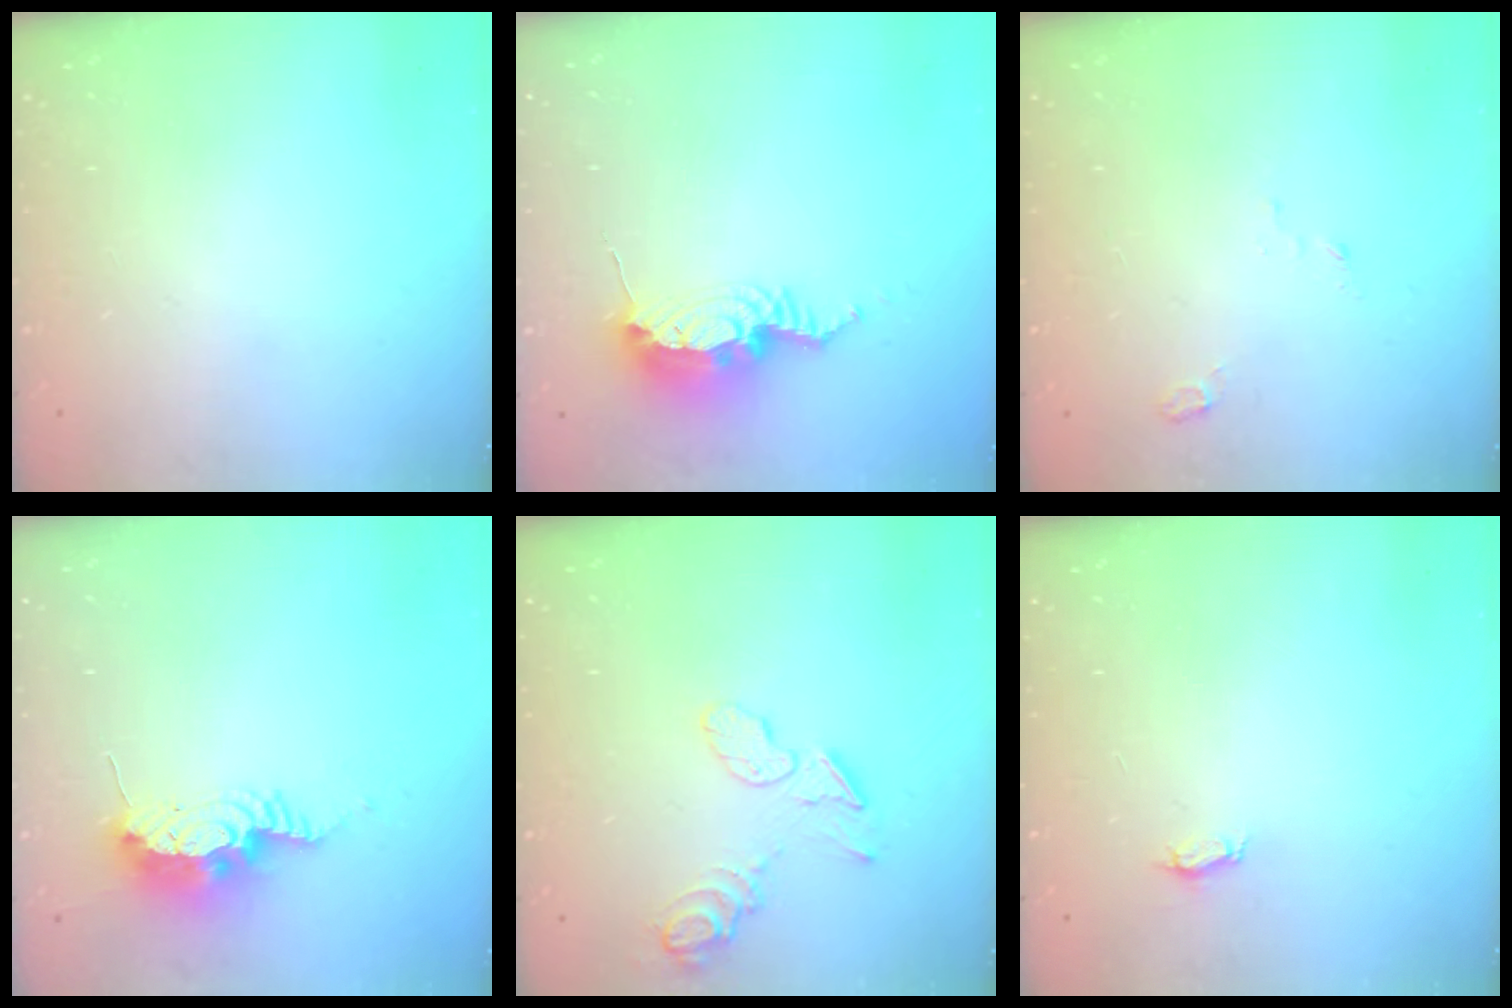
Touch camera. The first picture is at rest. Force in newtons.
{"total": 10.5, "press": 10.5, "slide": 0.9}
{"total": 3.3, "press": 3.2, "slide": 0.9}
{"total": 9.3, "press": 9.2, "slide": 0.8}
{"total": 14.0, "press": 10.1, "slide": 9.7}
{"total": 2.8, "press": 2.8, "slide": 0.3}